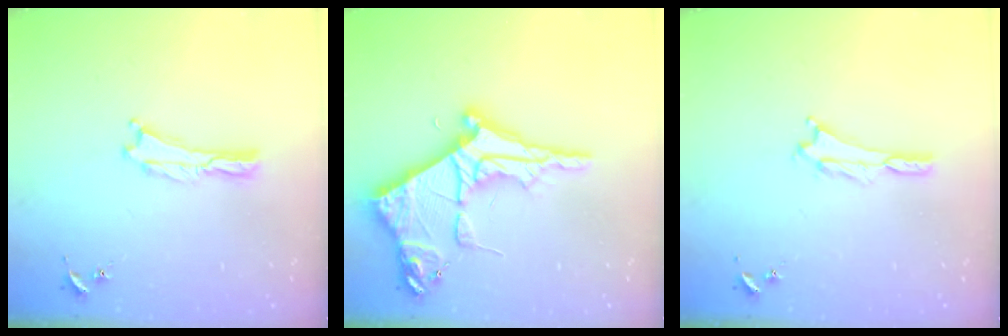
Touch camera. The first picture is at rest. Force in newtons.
{"total": 8.9, "press": 8.8, "slide": 1.0}
{"total": 0.7, "press": 0.7, "slide": 0.2}